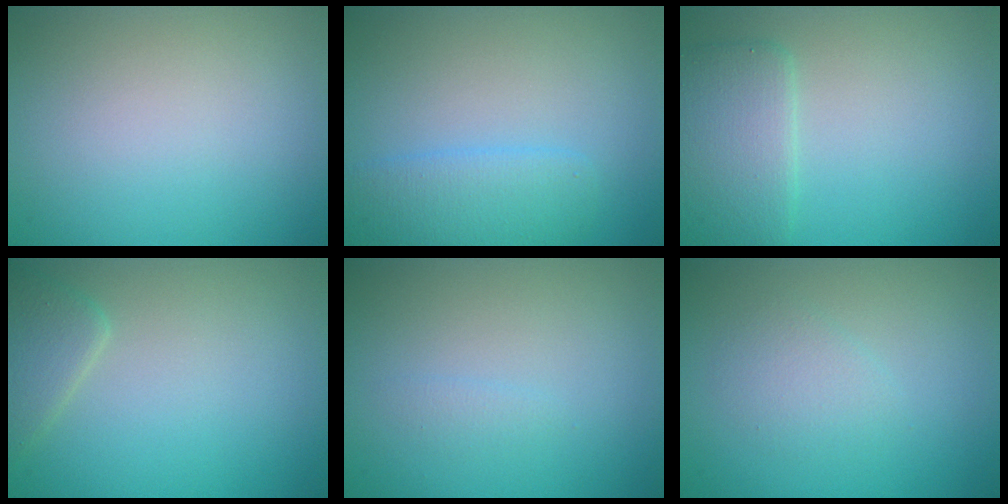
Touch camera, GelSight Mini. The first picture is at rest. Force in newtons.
{"total": 3.2, "press": 3.2, "slide": 0.1}
{"total": 3.7, "press": 3.7, "slide": 0.2}
{"total": 2.2, "press": 2.2, "slide": 0.2}
{"total": 0.7, "press": 0.7, "slide": 0.0}
{"total": 1.6, "press": 1.6, "slide": 0.1}